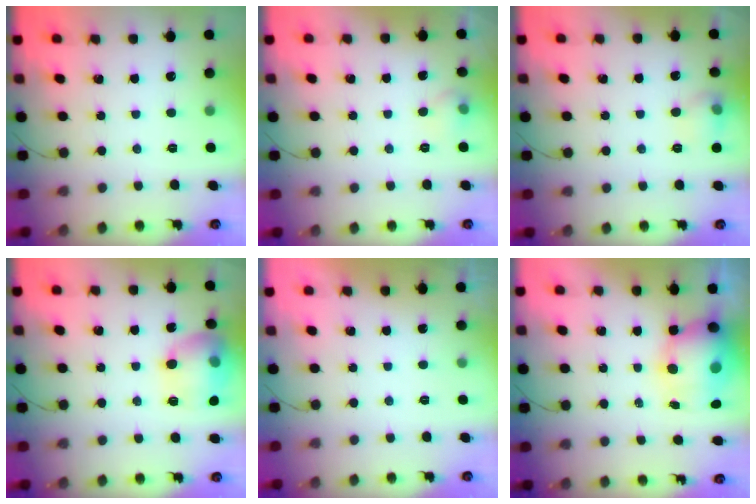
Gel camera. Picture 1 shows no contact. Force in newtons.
{"total": 8.1, "press": 5.3, "slide": 6.2}
{"total": 6.5, "press": 6.4, "slide": 1.3}
{"total": 14.8, "press": 14.8, "slide": 1.2}
{"total": 0.0}
{"total": 11.6, "press": 11.2, "slide": 3.0}